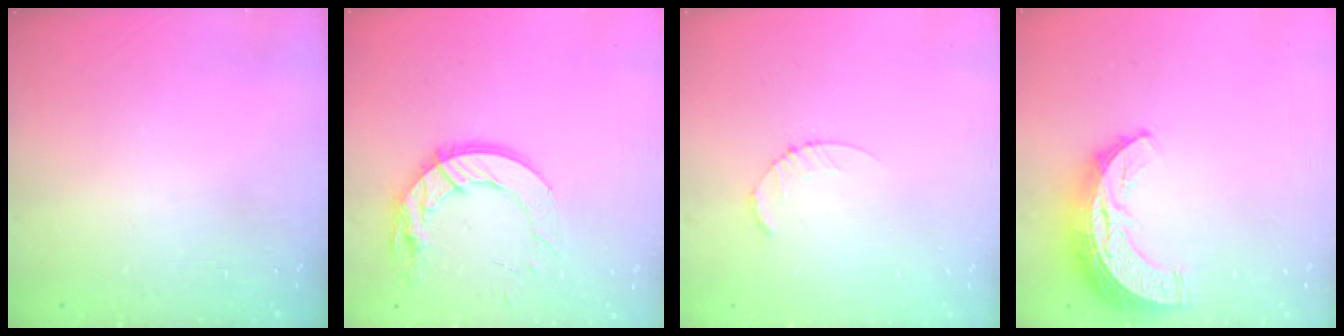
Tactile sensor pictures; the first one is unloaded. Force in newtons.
{"total": 13.8, "press": 13.8, "slide": 1.0}
{"total": 2.6, "press": 2.6, "slide": 0.4}
{"total": 11.3, "press": 11.2, "slide": 0.7}